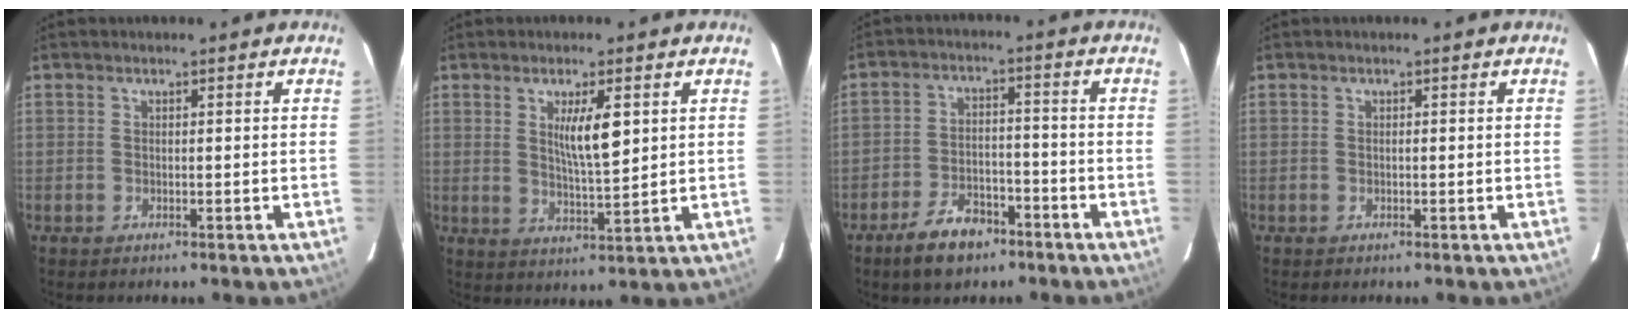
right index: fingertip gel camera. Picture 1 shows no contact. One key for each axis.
{"total": 6.4, "fx": 2.1, "fy": 1.0, "fz": 6.0, "tx": -0.104, "ty": -0.008, "tz": 0.039}
{"total": 7.6, "fx": -5.3, "fy": 3.8, "fz": 4.0, "tx": -0.078, "ty": 0.005, "tz": -0.088}
{"total": 0.0}